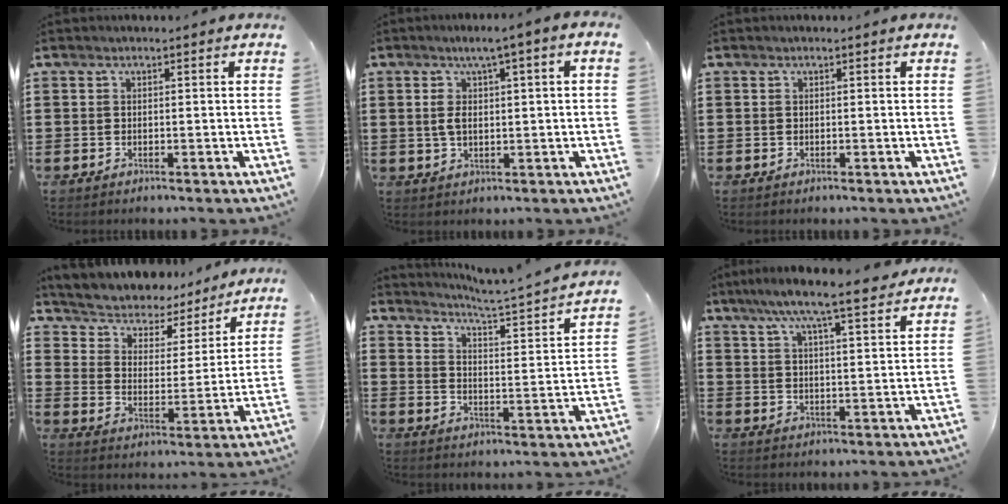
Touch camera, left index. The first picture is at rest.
{"total": 4.4, "force": [0.4, 1.4, 4.1], "torque": [-0.086, 0.006, 0.000]}
{"total": 0.0}
{"total": 4.2, "force": [3.8, 1.8, 0.3], "torque": [-0.034, -0.032, 0.057]}
{"total": 3.3, "force": [2.9, -0.9, 1.3], "torque": [-0.044, -0.033, 0.035]}
{"total": 7.4, "force": [6.3, 0.0, 3.8], "torque": [-0.093, -0.025, 0.110]}